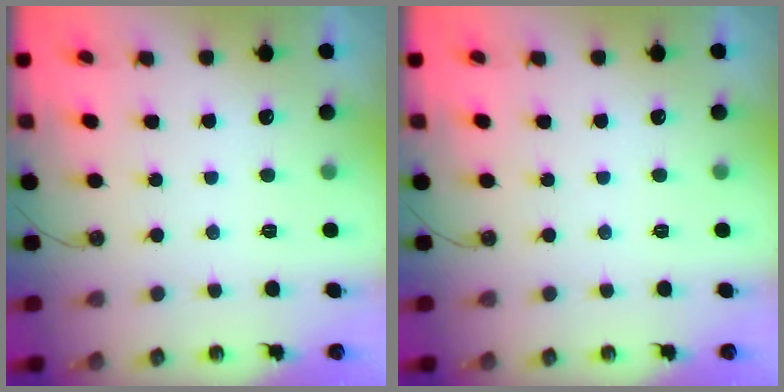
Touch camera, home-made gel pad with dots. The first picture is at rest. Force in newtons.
{"total": 0.0}